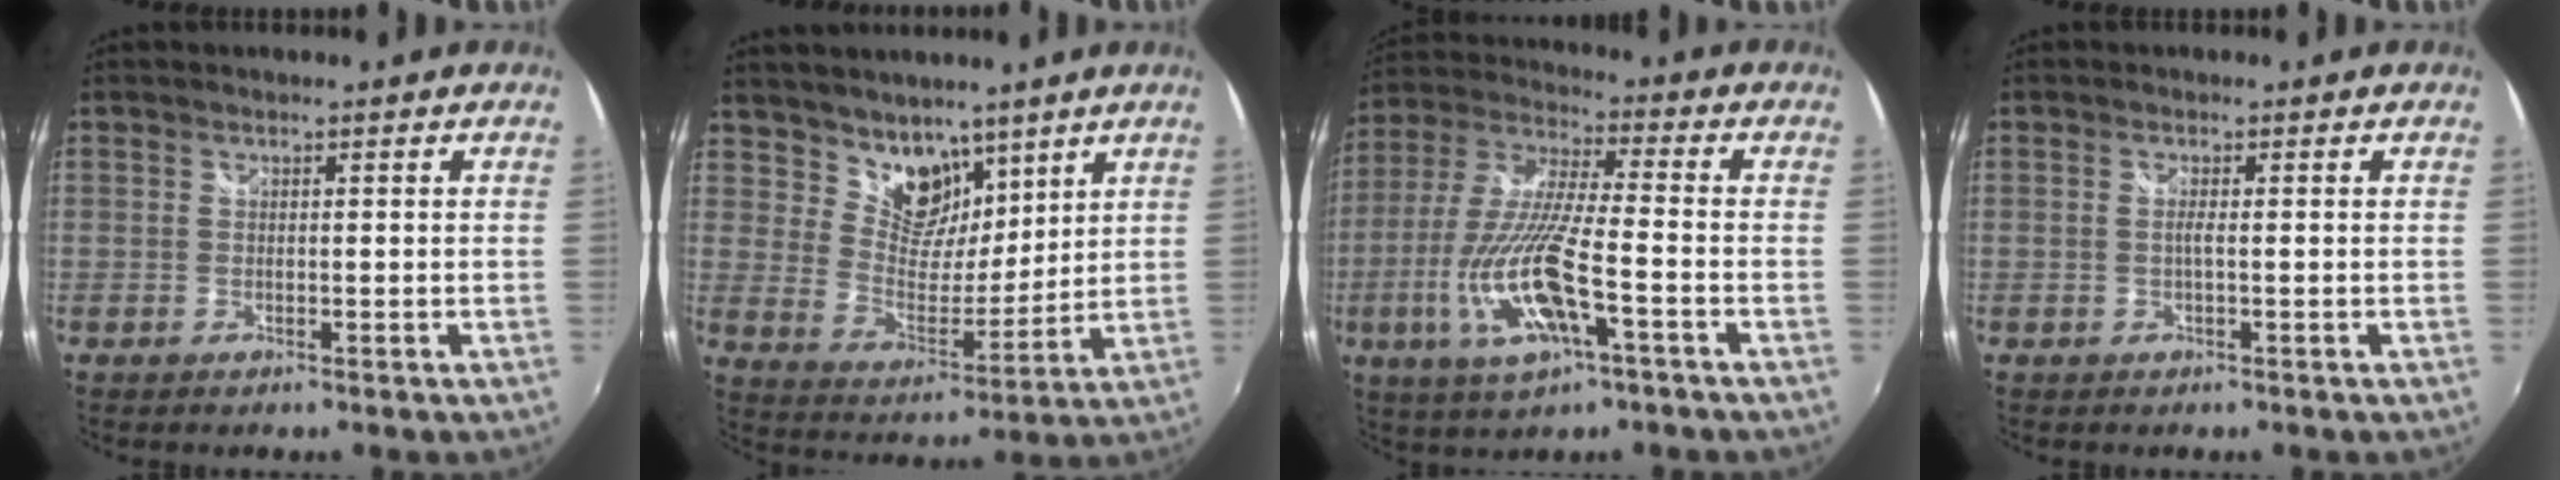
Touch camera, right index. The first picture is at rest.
{"total": 10.0, "force": [7.2, 6.0, 3.3], "torque": [-0.050, -0.006, 0.134]}
{"total": 16.8, "force": [-6.1, 3.9, 15.2], "torque": [-0.323, -0.021, -0.116]}
{"total": 1.0, "force": [-0.2, -0.2, 1.0], "torque": [-0.018, 0.000, -0.006]}